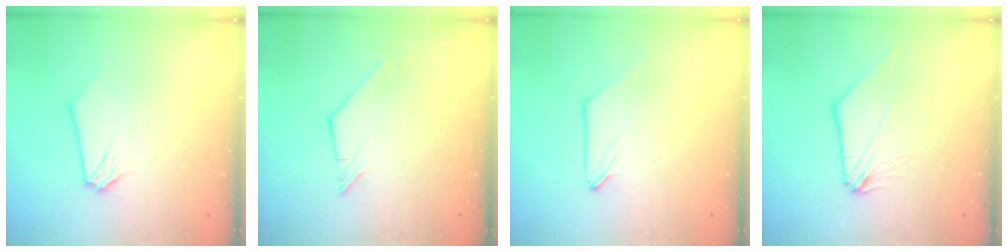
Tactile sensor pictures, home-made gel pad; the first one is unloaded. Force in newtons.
{"total": 2.4, "press": 2.4, "slide": 0.1}
{"total": 0.7, "press": 0.7, "slide": 0.1}
{"total": 2.5, "press": 2.5, "slide": 0.5}